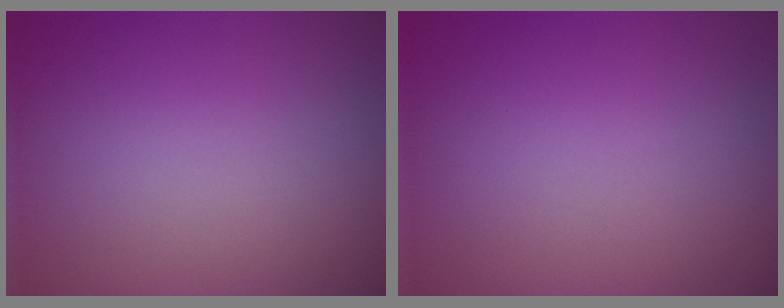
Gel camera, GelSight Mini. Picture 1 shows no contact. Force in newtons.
{"total": 0.0}